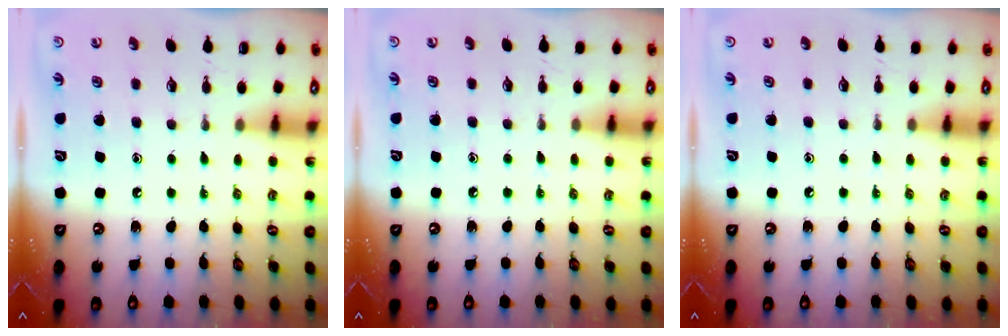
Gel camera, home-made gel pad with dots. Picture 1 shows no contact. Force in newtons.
{"total": 4.4, "press": 4.4, "slide": 0.7}
{"total": 3.0, "press": 2.9, "slide": 0.5}